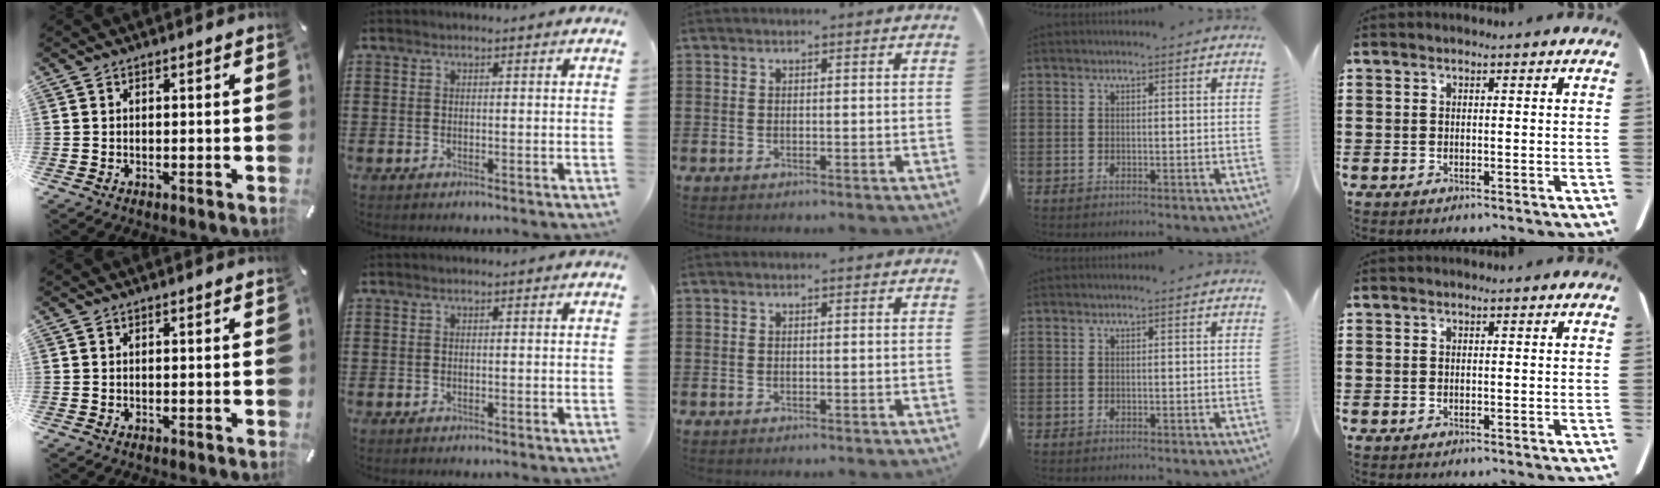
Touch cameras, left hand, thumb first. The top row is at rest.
{}